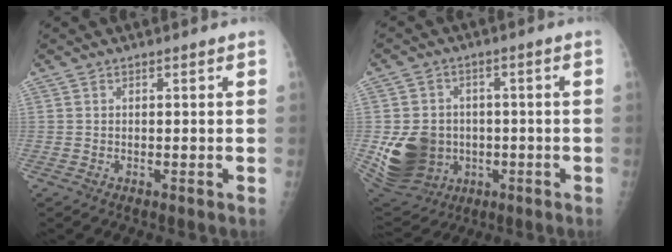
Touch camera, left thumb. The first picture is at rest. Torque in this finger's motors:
{"motor_torque": [0.09, 0.14, 0.71, 0.34, 0.10]}